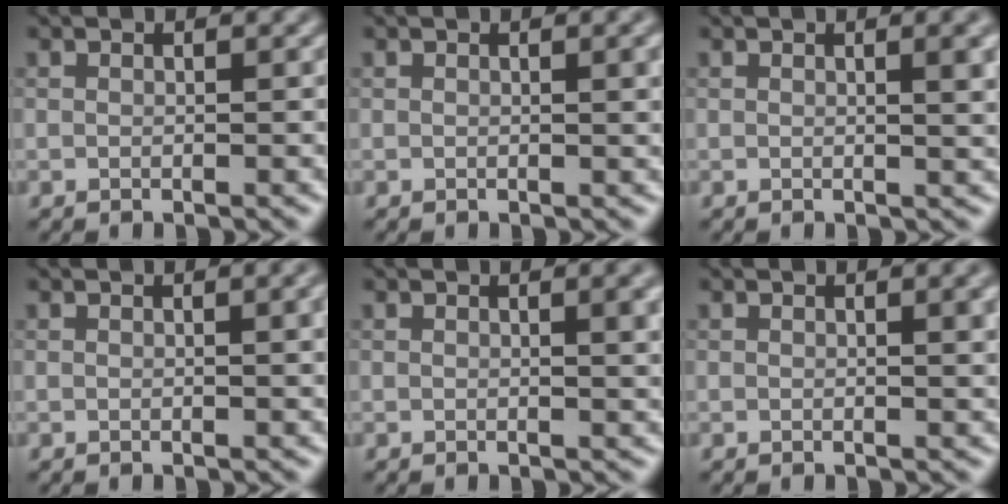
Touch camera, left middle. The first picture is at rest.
{"total": 2.2, "force": [0.6, 0.7, 2.0], "torque": [-0.019, 0.005, 0.006]}
{"total": 3.8, "force": [1.0, 1.2, 3.4], "torque": [-0.032, 0.008, 0.011]}
{"total": 2.6, "force": [0.7, 0.8, 2.4], "torque": [-0.023, 0.006, 0.007]}
{"total": 3.6, "force": [1.0, 1.2, 3.3], "torque": [-0.031, 0.007, 0.011]}
{"total": 2.8, "force": [0.9, 0.9, 2.4], "torque": [-0.021, 0.005, 0.010]}